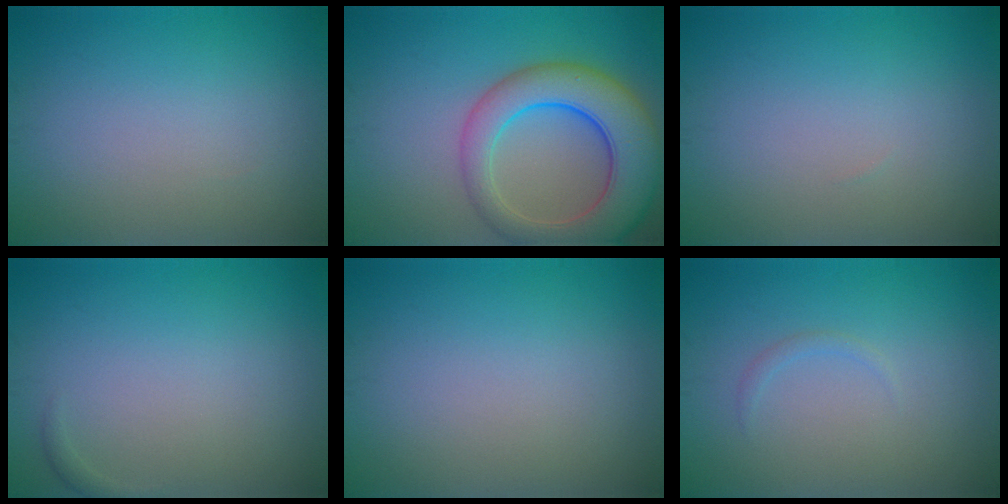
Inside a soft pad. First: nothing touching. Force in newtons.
{"total": 8.8, "press": 8.7, "slide": 0.5}
{"total": 0.0}
{"total": 0.5, "press": 0.5, "slide": 0.1}
{"total": 0.0}
{"total": 0.7, "press": 0.7, "slide": 0.1}